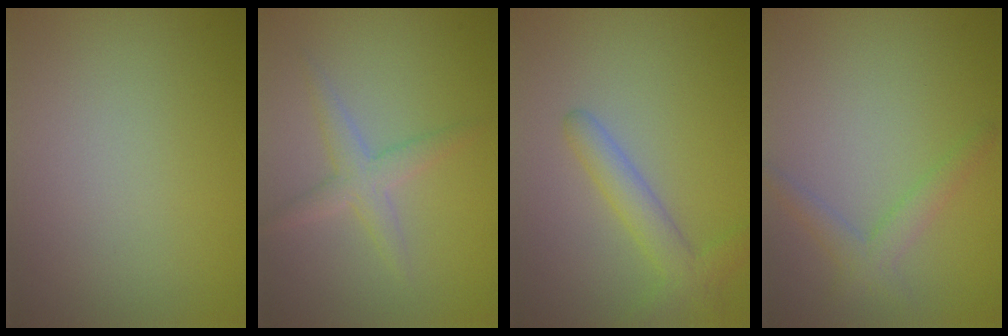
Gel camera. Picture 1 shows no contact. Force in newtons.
{"total": 2.3, "press": 2.3, "slide": 0.1}
{"total": 2.8, "press": 2.7, "slide": 0.2}
{"total": 2.1, "press": 2.1, "slide": 0.1}